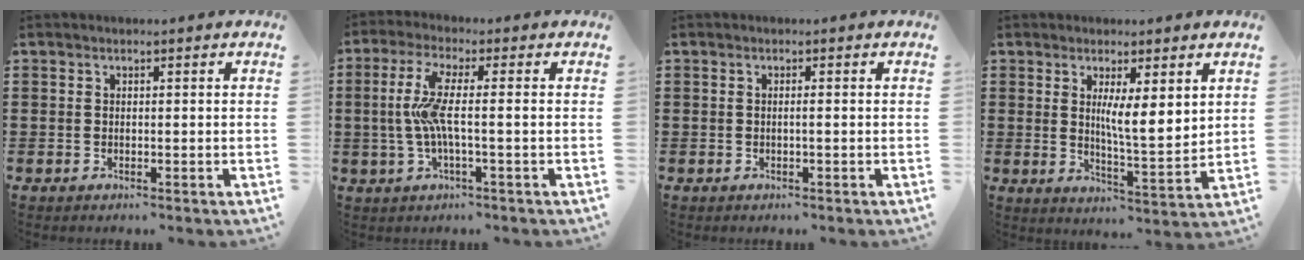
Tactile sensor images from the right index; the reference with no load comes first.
{"total": 6.5, "force": [-0.7, 0.5, 6.4], "torque": [-0.143, -0.015, -0.025]}
{"total": 0.7, "force": [-0.2, -0.1, 0.6], "torque": [-0.012, -0.004, -0.003]}
{"total": 5.7, "force": [2.4, 1.0, 5.1], "torque": [-0.089, -0.015, 0.037]}